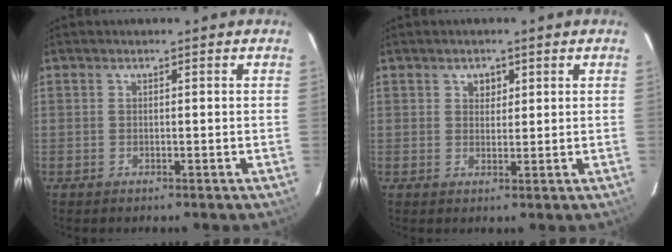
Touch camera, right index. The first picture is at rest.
{"total": 2.2, "force": [1.0, 1.8, 0.7], "torque": [-0.006, 0.007, 0.018]}